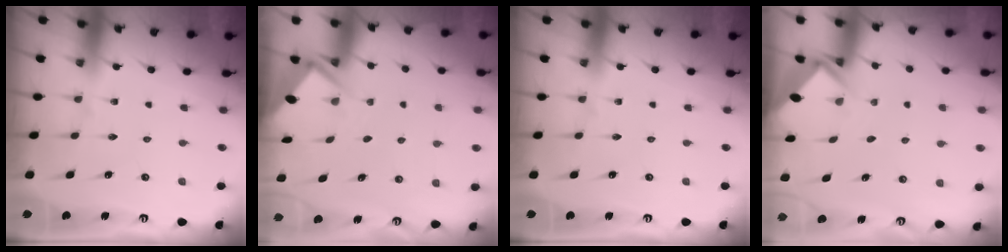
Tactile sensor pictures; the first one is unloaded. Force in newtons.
{"total": 2.8, "press": 2.8, "slide": 0.3}
{"total": 0.0}
{"total": 2.7, "press": 2.7, "slide": 0.2}